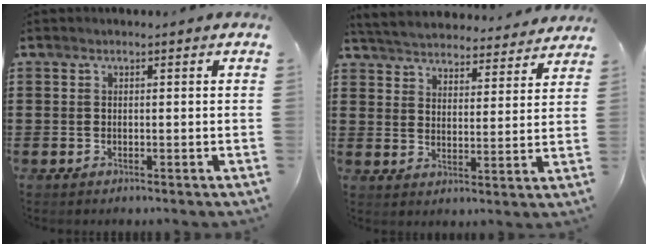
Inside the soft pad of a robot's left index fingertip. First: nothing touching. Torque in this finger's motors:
{"motor_torque": [0.34, -1.80, -0.59, 0.02]}